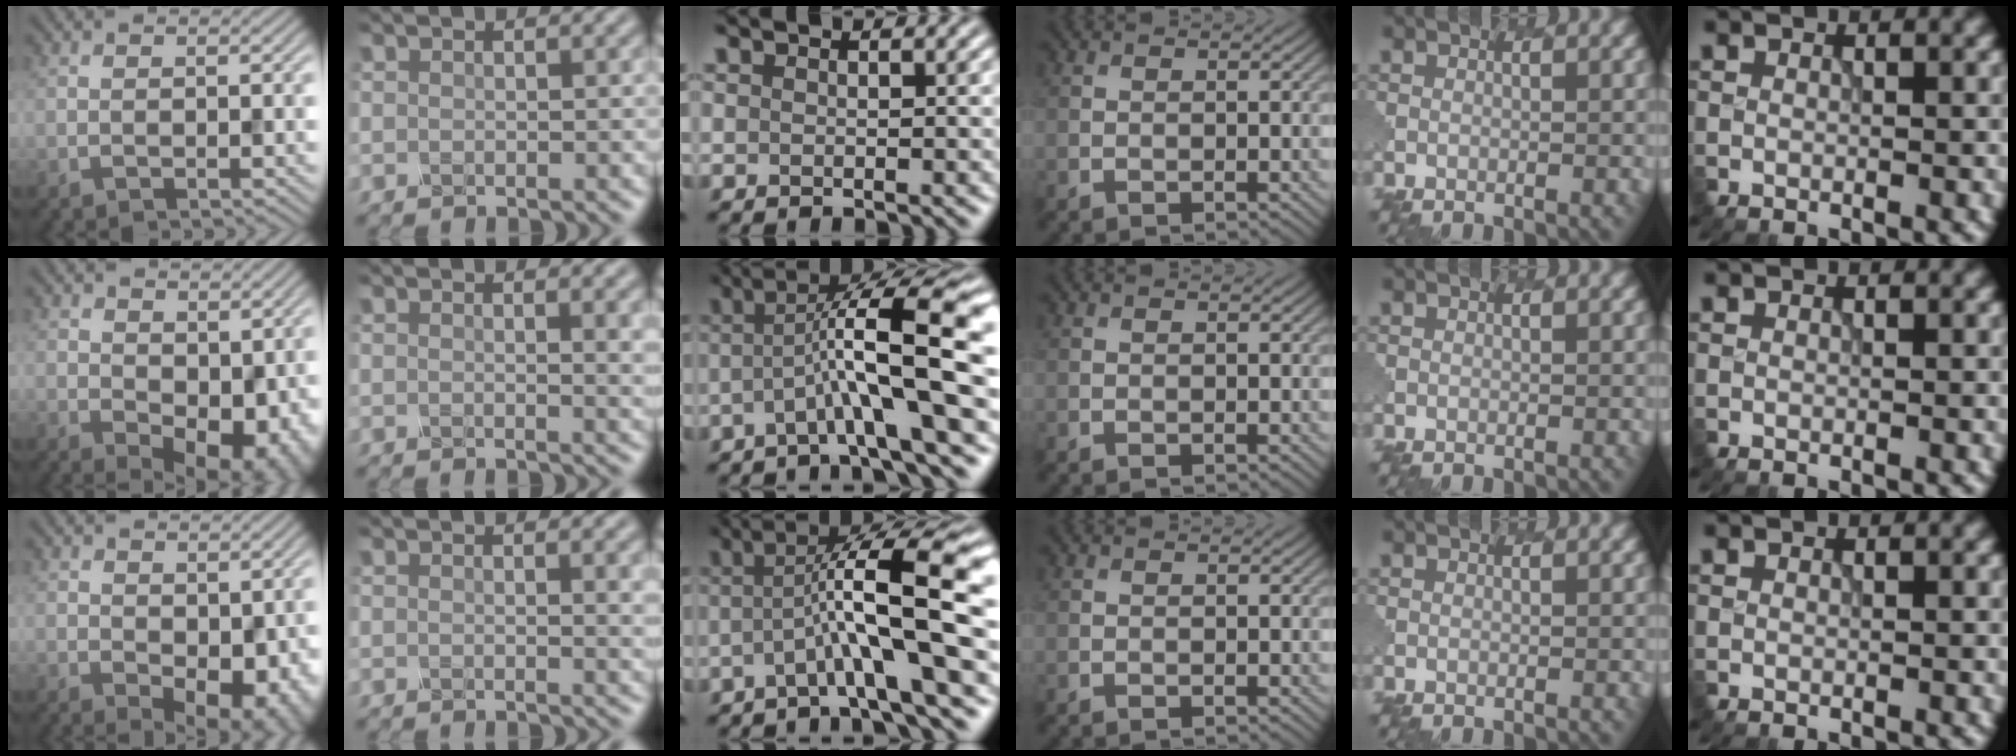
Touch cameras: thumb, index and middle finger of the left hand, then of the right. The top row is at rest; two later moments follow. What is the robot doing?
{"motion": "dispense", "object": "dispenser bottle"}